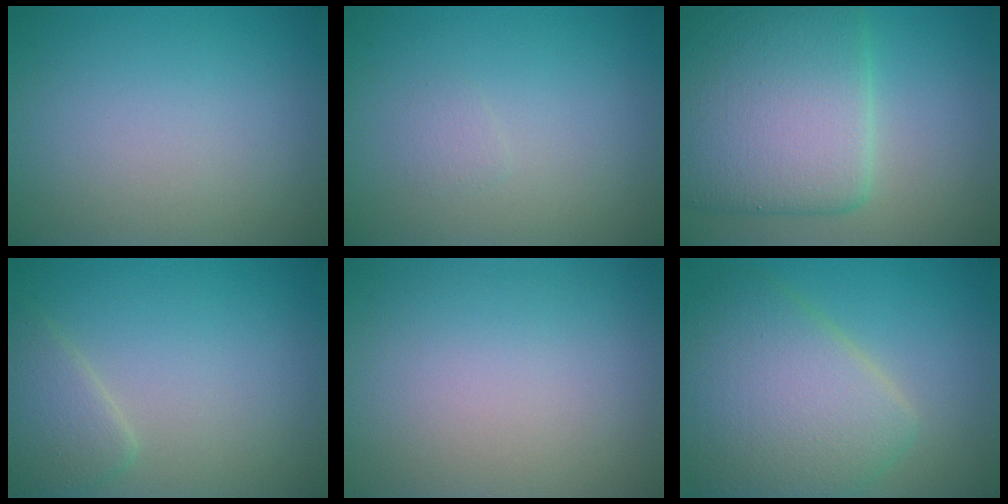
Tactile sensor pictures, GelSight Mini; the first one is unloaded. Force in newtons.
{"total": 0.7, "press": 0.7, "slide": 0.0}
{"total": 10.0, "press": 10.0, "slide": 0.1}
{"total": 2.6, "press": 2.6, "slide": 0.1}
{"total": 0.0}
{"total": 8.1, "press": 8.1, "slide": 0.2}